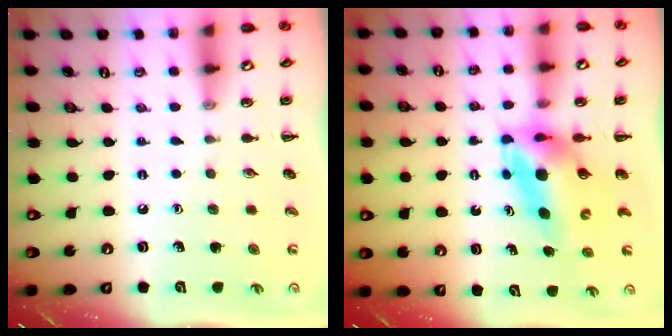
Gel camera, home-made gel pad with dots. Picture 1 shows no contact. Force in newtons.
{"total": 6.8, "press": 6.5, "slide": 1.9}